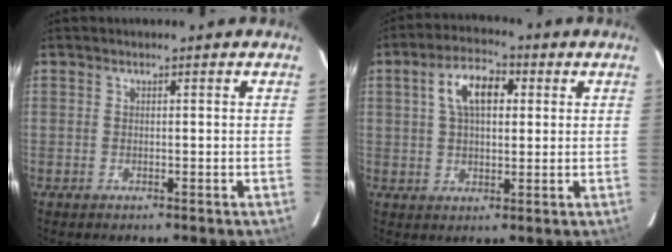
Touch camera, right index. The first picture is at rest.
{"total": 8.4, "force": [2.4, 4.5, 6.7], "torque": [-0.120, 0.023, 0.040]}